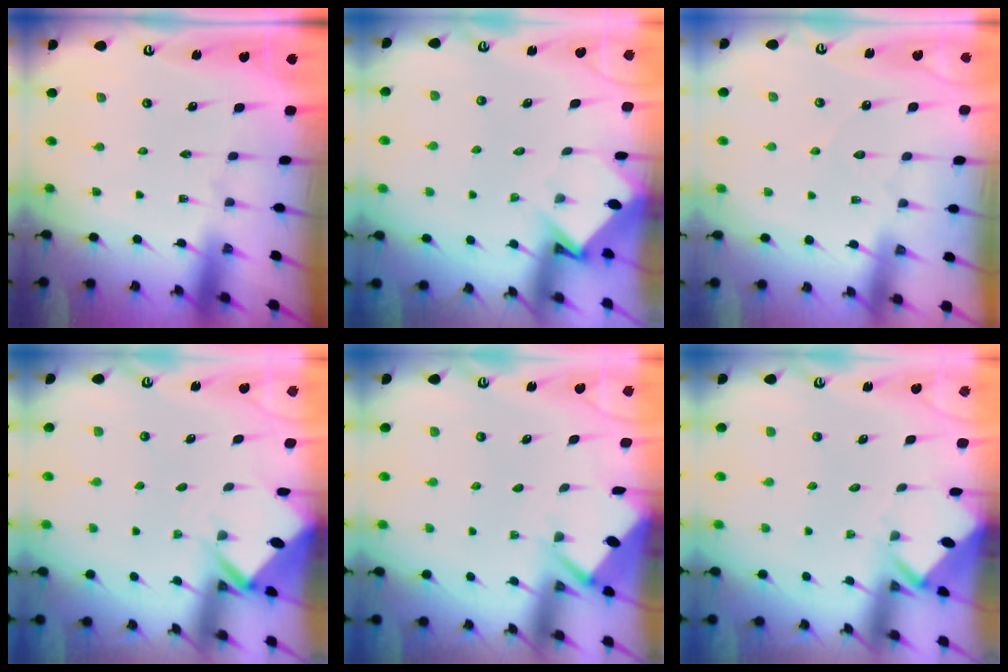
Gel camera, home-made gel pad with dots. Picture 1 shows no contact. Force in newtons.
{"total": 3.2, "press": 3.2, "slide": 0.3}
{"total": 2.7, "press": 2.7, "slide": 0.3}
{"total": 3.1, "press": 3.1, "slide": 0.2}
{"total": 2.6, "press": 2.6, "slide": 0.3}
{"total": 3.5, "press": 3.5, "slide": 0.3}